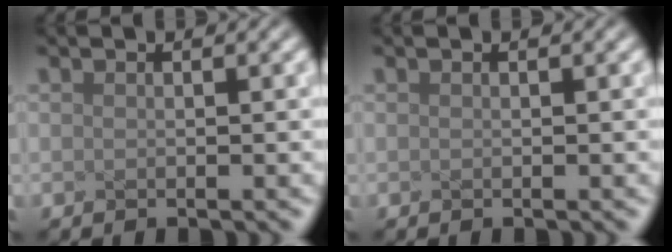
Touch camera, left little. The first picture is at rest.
{"total": 0.0}